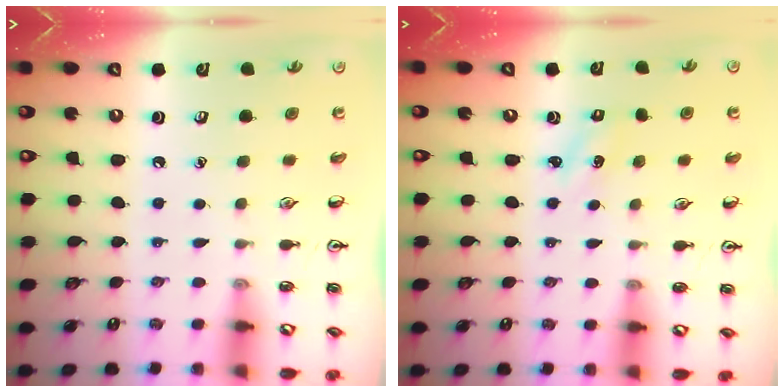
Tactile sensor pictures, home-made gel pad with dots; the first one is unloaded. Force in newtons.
{"total": 1.2, "press": 1.1, "slide": 0.4}